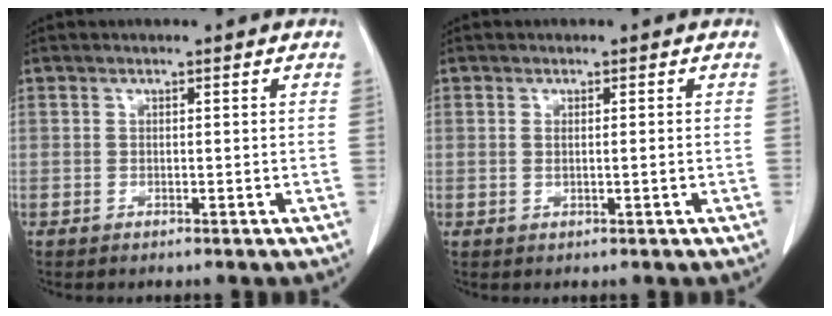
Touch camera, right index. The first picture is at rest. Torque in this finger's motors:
{"motor_torque": [-0.01, -0.02, -0.01, 0.00]}